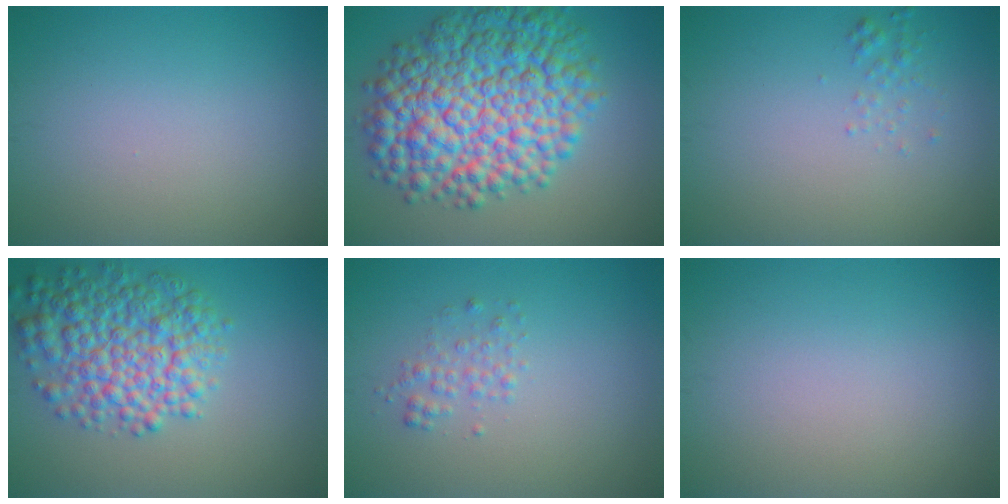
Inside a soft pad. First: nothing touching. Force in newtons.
{"total": 12.8, "press": 12.8, "slide": 0.2}
{"total": 1.0, "press": 1.0, "slide": 0.0}
{"total": 7.1, "press": 7.1, "slide": 0.2}
{"total": 1.4, "press": 1.4, "slide": 0.0}
{"total": 0.0}